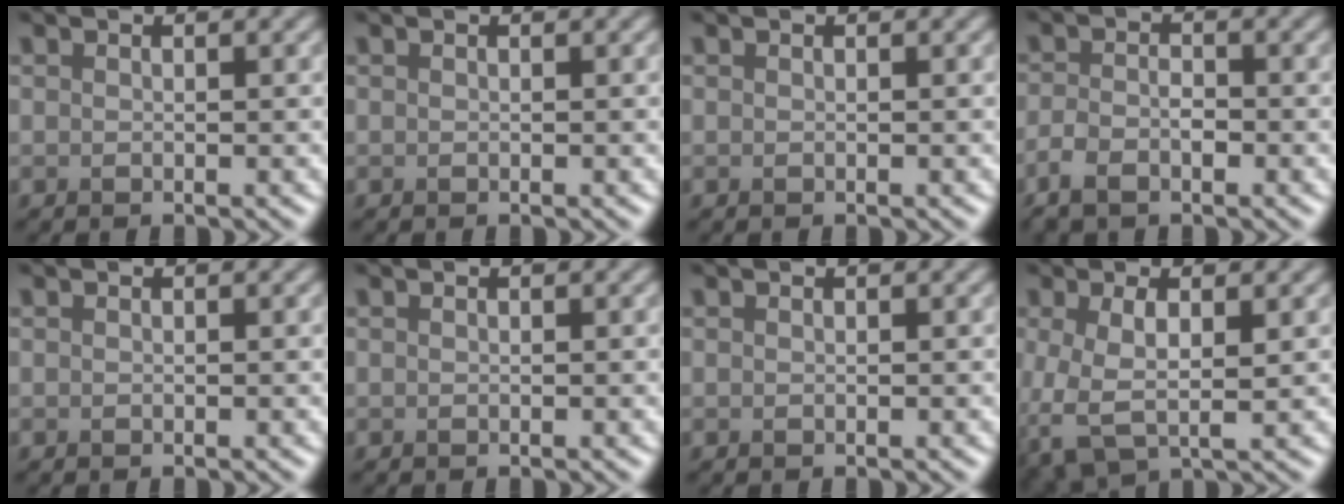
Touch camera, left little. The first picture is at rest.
{"total": 0.0}
{"total": 0.0}
{"total": 2.7, "force": [-1.4, 1.2, 1.9], "torque": [-0.042, -0.002, -0.032]}
{"total": 0.0}
{"total": 0.0}
{"total": 0.0}
{"total": 4.3, "force": [-0.5, 2.0, 3.8], "torque": [-0.097, -0.011, -0.006]}